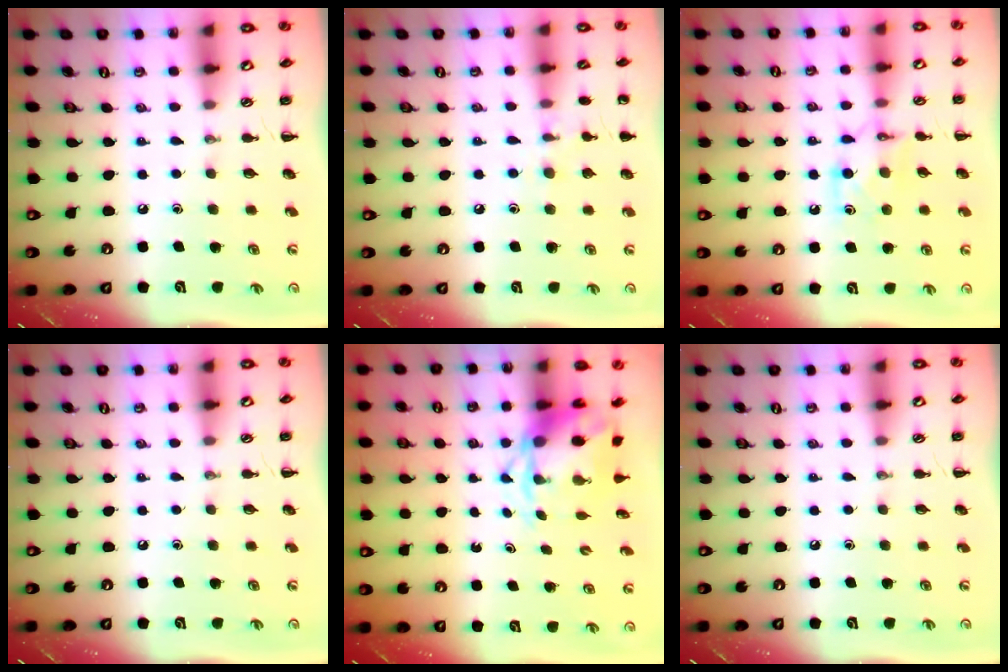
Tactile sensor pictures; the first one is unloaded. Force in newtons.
{"total": 7.8, "press": 7.6, "slide": 2.0}
{"total": 6.5, "press": 6.4, "slide": 1.0}
{"total": 0.0}
{"total": 5.4, "press": 5.4, "slide": 0.7}
{"total": 0.0}